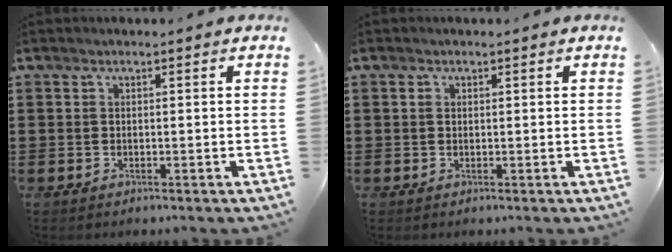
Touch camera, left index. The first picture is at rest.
{"total": 0.6, "force": [0.0, 0.5, 0.1], "torque": [-0.005, 0.004, 0.000]}